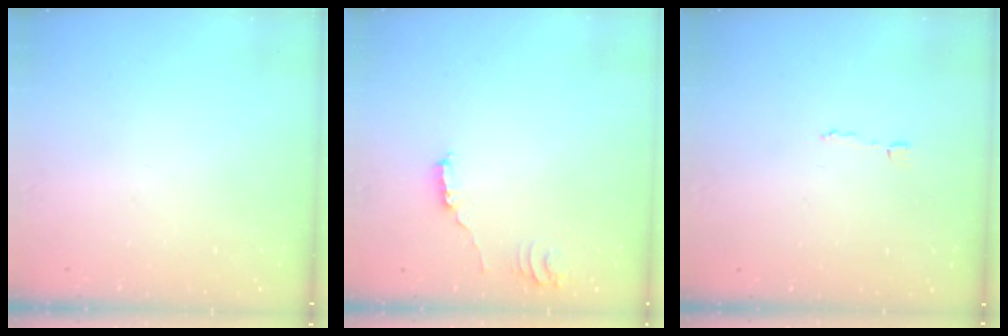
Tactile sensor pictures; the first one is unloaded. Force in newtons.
{"total": 2.5, "press": 2.5, "slide": 0.2}
{"total": 1.2, "press": 1.2, "slide": 0.0}